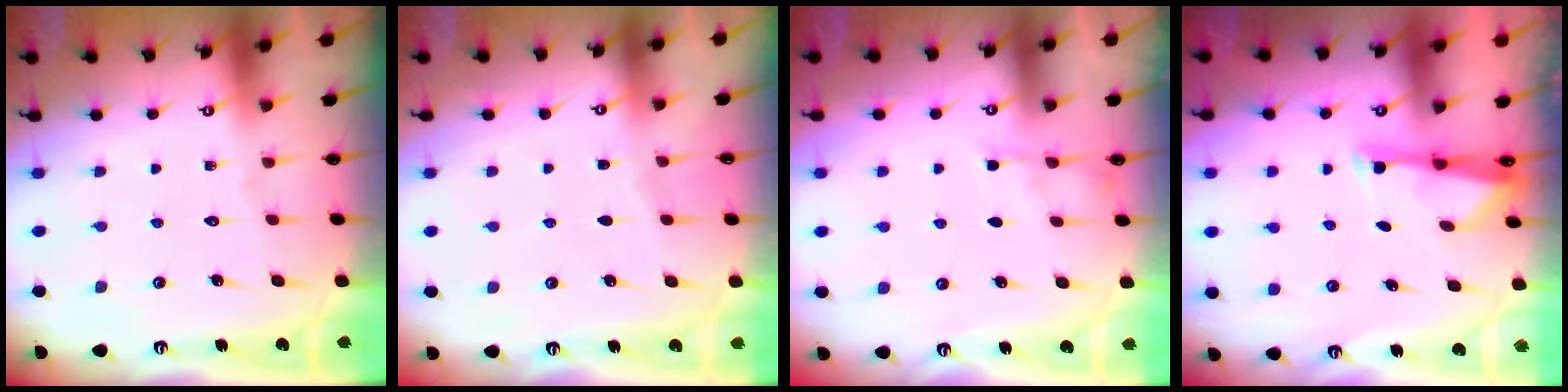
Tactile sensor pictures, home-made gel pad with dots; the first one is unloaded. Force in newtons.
{"total": 1.7, "press": 1.6, "slide": 0.3}
{"total": 2.2, "press": 2.2, "slide": 0.3}
{"total": 2.9, "press": 2.8, "slide": 0.6}